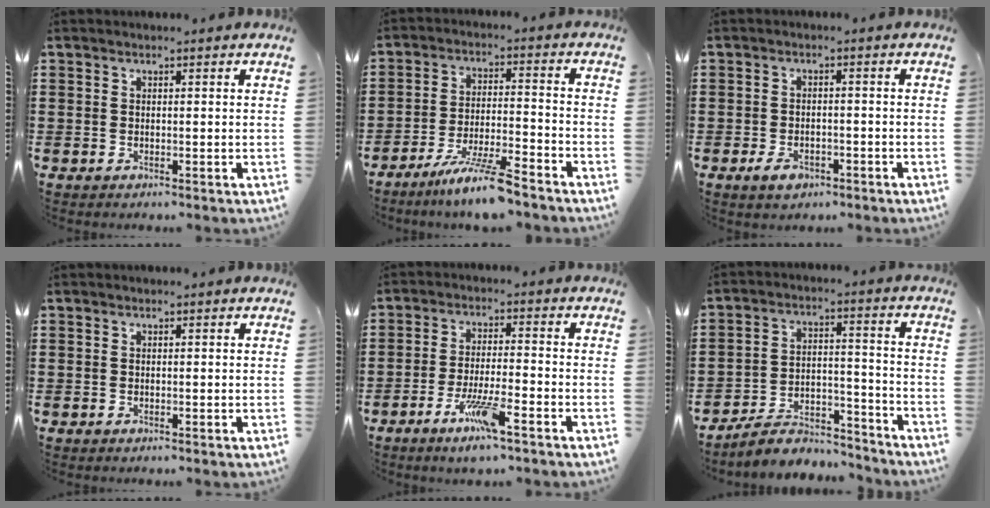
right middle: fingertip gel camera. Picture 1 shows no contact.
{"total": 7.9, "force": [-6.4, 0.2, 4.7], "torque": [-0.092, -0.009, -0.119]}
{"total": 2.6, "force": [-1.6, 1.3, 1.6], "torque": [-0.029, 0.002, -0.032]}
{"total": 0.0}
{"total": 6.5, "force": [-4.0, 0.8, 5.1], "torque": [-0.105, -0.008, -0.073]}
{"total": 7.4, "force": [-6.8, 1.5, 2.2], "torque": [-0.041, 0.015, -0.132]}